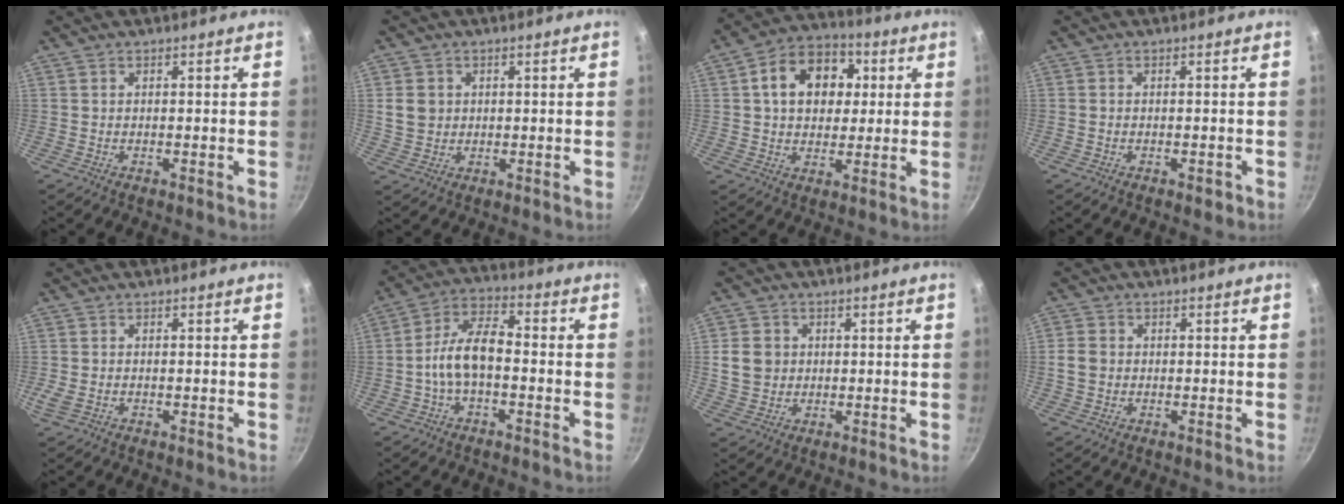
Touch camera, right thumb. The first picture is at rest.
{"total": 4.8, "force": [0.8, 4.2, 2.1], "torque": [-0.025, 0.001, 0.018]}
{"total": 14.0, "force": [3.2, 10.5, 8.8], "torque": [-0.107, 0.017, 0.037]}
{"total": 1.4, "force": [-0.7, 0.7, 0.9], "torque": [-0.015, 0.006, -0.008]}
{"total": 2.2, "force": [-0.6, 1.5, 1.5], "torque": [-0.035, 0.001, -0.010]}
{"total": 9.5, "force": [-2.0, 4.8, 7.9], "torque": [-0.136, 0.042, -0.048]}
{"total": 6.3, "force": [0.7, 5.6, 2.8], "torque": [-0.032, 0.001, 0.015]}
{"total": 3.3, "force": [-0.2, 2.8, 1.7], "torque": [-0.026, 0.008, -0.006]}